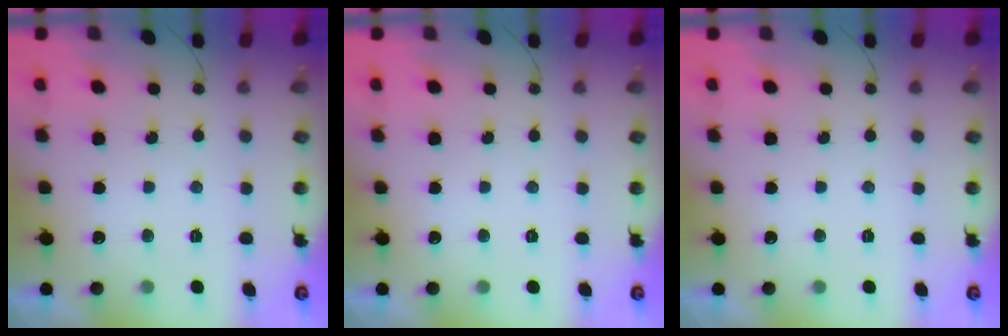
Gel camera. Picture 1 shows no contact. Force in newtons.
{"total": 0.0}
{"total": 0.0}